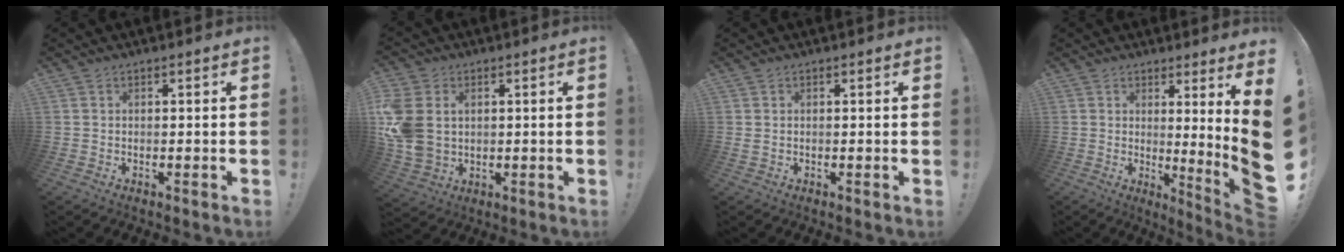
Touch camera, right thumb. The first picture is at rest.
{"total": 10.6, "force": [2.6, 8.2, 6.3], "torque": [-0.139, -0.009, 0.051]}
{"total": 0.8, "force": [0.4, 0.0, 0.7], "torque": [-0.008, -0.003, 0.004]}
{"total": 9.0, "force": [1.7, -1.8, 8.6], "torque": [-0.117, -0.052, 0.015]}